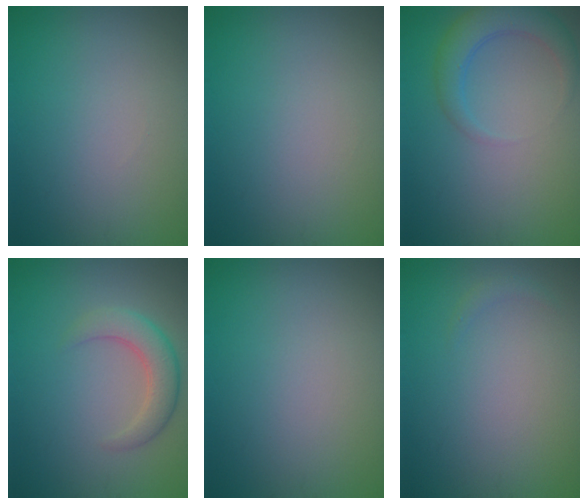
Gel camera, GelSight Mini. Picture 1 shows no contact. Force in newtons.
{"total": 0.0}
{"total": 3.3, "press": 3.3, "slide": 0.2}
{"total": 3.3, "press": 3.3, "slide": 0.3}
{"total": 0.0}
{"total": 0.6, "press": 0.6, "slide": 0.0}